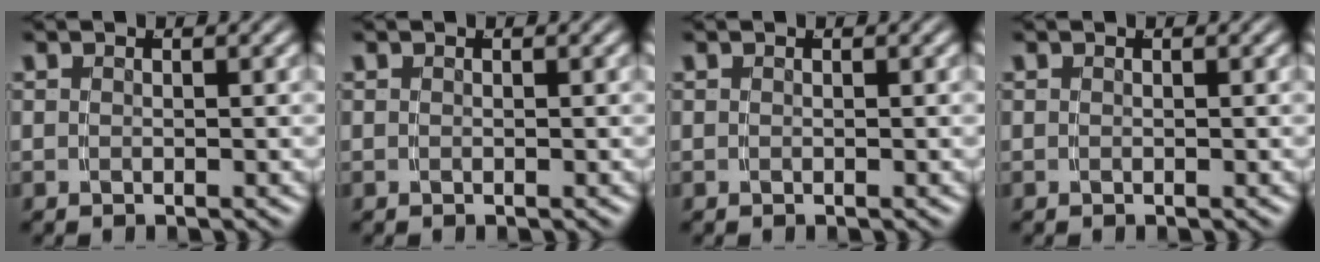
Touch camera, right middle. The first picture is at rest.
{"total": 0.0}
{"total": 0.0}
{"total": 0.0}